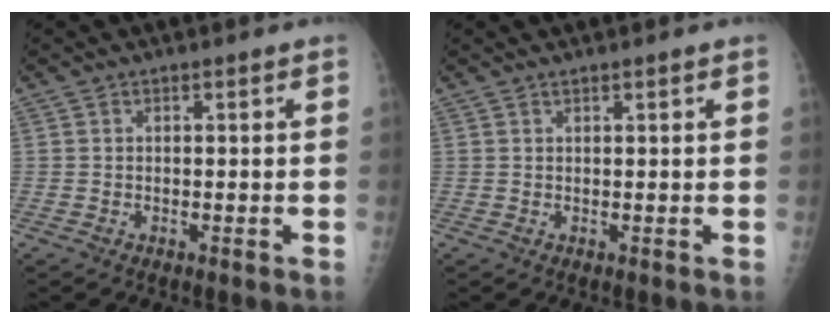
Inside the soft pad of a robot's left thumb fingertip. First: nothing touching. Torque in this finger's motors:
{"motor_torque": [0.47, -0.57, 0.36, -0.25, 0.02]}